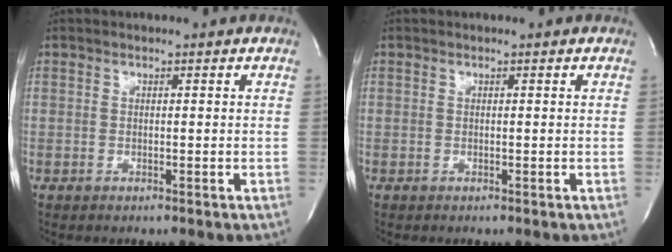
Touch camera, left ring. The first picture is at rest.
{"total": 0.0}